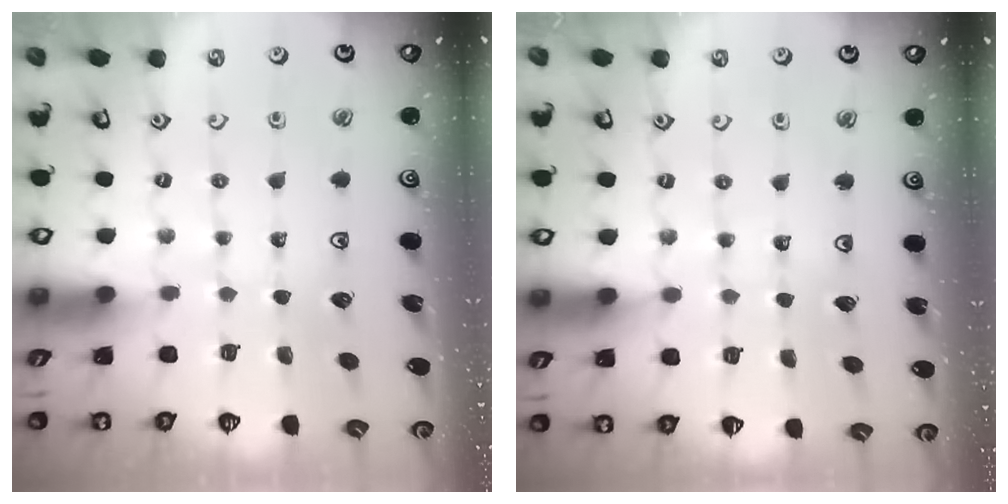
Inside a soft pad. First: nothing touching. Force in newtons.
{"total": 3.1, "press": 3.1, "slide": 0.3}